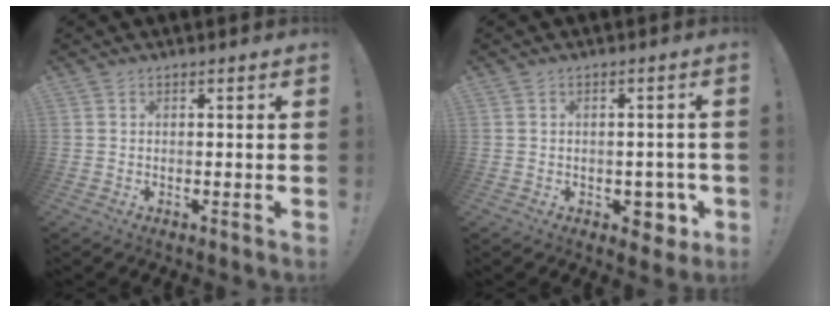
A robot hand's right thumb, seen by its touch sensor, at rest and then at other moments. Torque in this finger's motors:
{"motor_torque": [0.00, -0.15, -0.04, 0.08, -0.04]}